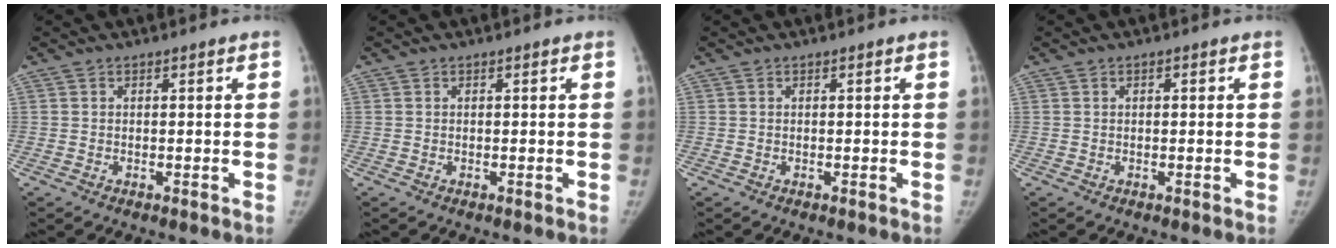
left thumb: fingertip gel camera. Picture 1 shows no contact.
{"total": 0.0}
{"total": 0.0}
{"total": 0.6, "force": [0.2, 0.3, 0.4], "torque": [-0.002, 0.003, 0.002]}